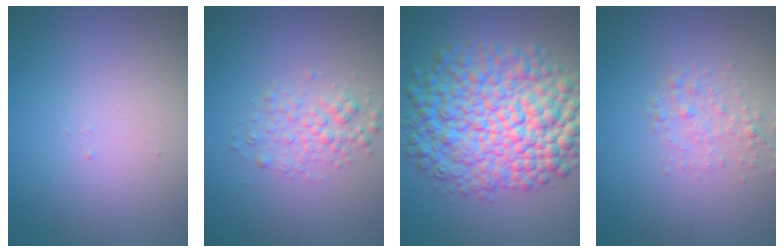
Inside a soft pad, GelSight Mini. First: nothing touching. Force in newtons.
{"total": 2.2, "press": 2.2, "slide": 0.1}
{"total": 11.6, "press": 11.6, "slide": 0.2}
{"total": 1.7, "press": 1.7, "slide": 0.1}